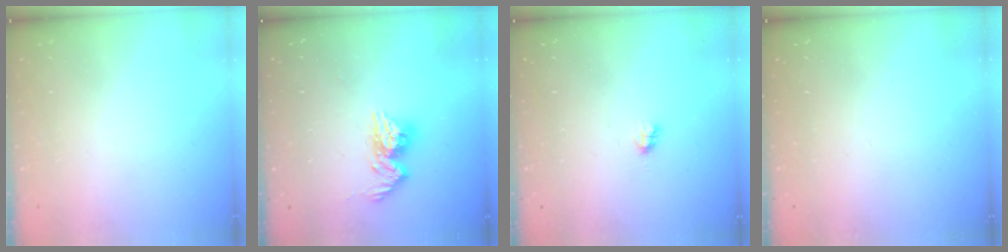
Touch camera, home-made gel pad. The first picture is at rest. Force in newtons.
{"total": 11.0, "press": 11.0, "slide": 1.0}
{"total": 2.2, "press": 2.2, "slide": 0.2}
{"total": 0.0}